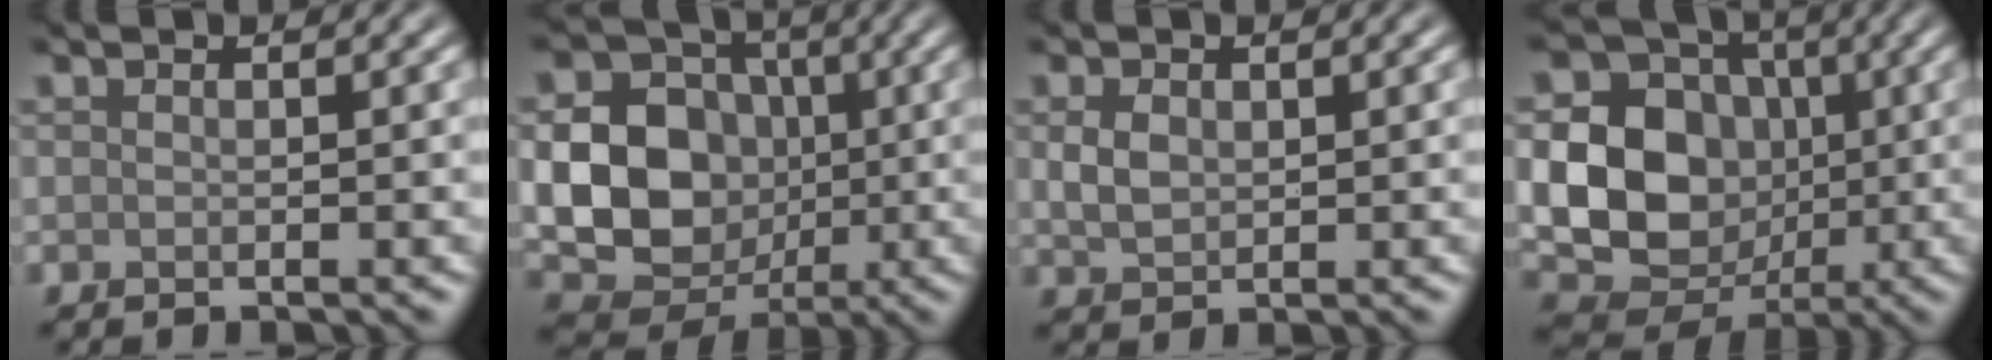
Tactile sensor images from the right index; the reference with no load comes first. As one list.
[{"total": 10.0, "force": [-0.7, 8.2, 5.6], "torque": [-0.089, -0.012, -0.022]}, {"total": 2.1, "force": [0.5, 1.5, 1.4], "torque": [-0.033, 0.001, 0.012]}, {"total": 10.0, "force": [-0.7, 8.3, 5.6], "torque": [-0.098, -0.008, -0.024]}]